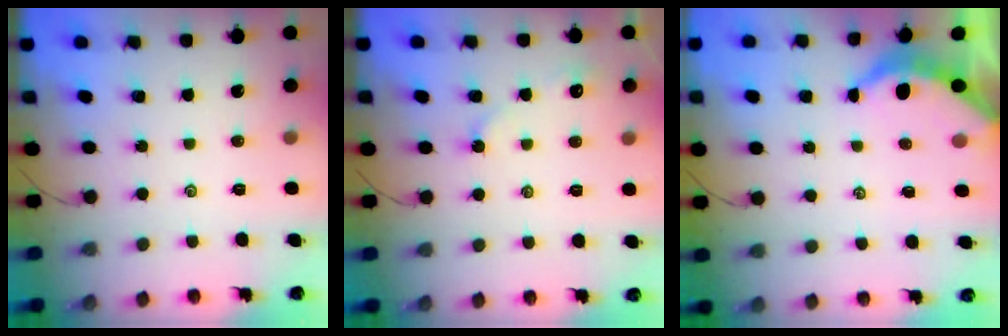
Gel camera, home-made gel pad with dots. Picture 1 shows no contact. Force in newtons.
{"total": 3.5, "press": 3.4, "slide": 0.3}
{"total": 3.6, "press": 3.6, "slide": 0.4}